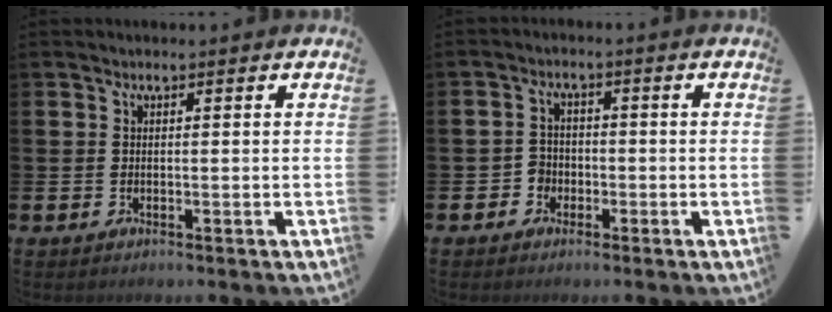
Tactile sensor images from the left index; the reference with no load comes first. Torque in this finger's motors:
{"motor_torque": [-0.04, -0.09, -0.07, 0.00]}